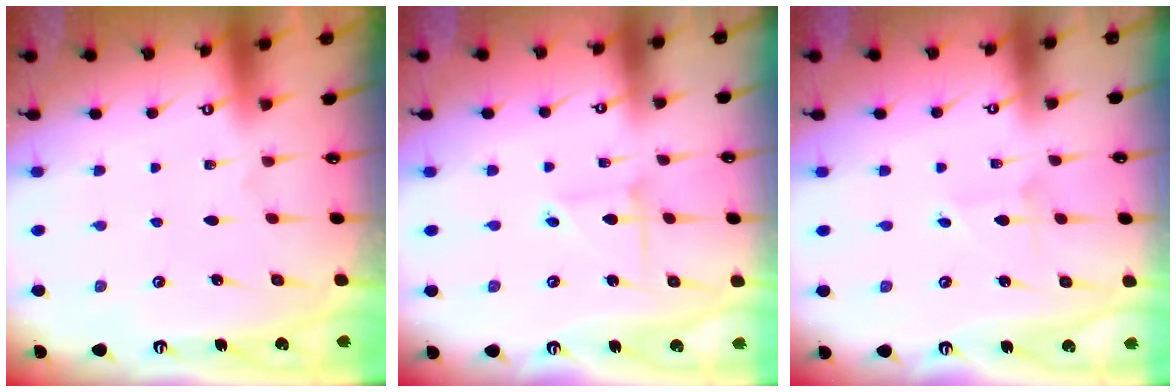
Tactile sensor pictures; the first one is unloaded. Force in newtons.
{"total": 2.4, "press": 2.4, "slide": 0.3}
{"total": 1.2, "press": 1.2, "slide": 0.1}